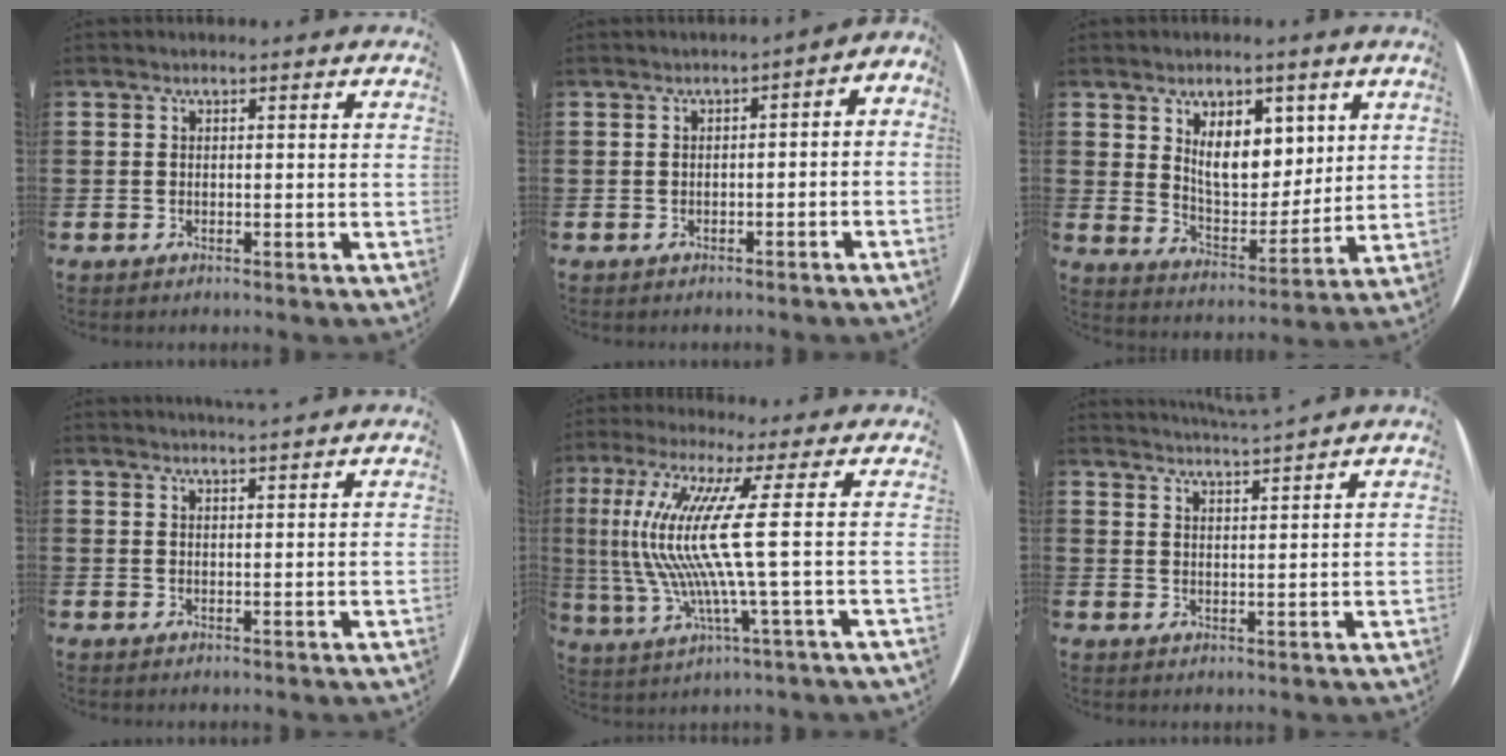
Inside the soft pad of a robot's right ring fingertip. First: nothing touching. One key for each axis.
{"total": 1.7, "fx": -1.6, "fy": 0.5, "fz": 0.3, "tx": -0.013, "ty": 0.005, "tz": -0.035}
{"total": 3.8, "fx": 2.4, "fy": 1.6, "fz": 2.5, "tx": -0.055, "ty": 0.005, "tz": 0.044}
{"total": 1.5, "fx": 1.4, "fy": -0.5, "fz": 0.0, "tx": 0.003, "ty": -0.004, "tz": 0.027}
{"total": 13.2, "fx": 1.7, "fy": -0.1, "fz": 13.0, "tx": -0.308, "ty": -0.027, "tz": 0.002}
{"total": 3.0, "fx": 2.8, "fy": -1.0, "fz": -0.2, "tx": -0.001, "ty": -0.021, "tz": 0.050}